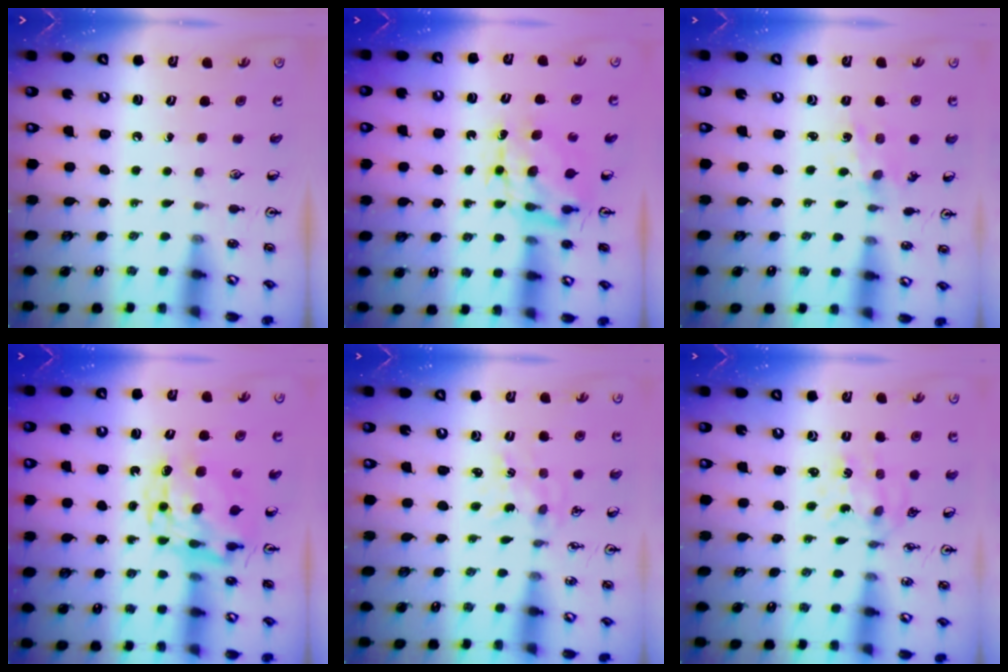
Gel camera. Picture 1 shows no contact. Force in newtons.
{"total": 7.9, "press": 7.9, "slide": 0.6}
{"total": 1.1, "press": 1.1, "slide": 0.3}
{"total": 10.8, "press": 10.8, "slide": 0.8}
{"total": 0.0}
{"total": 1.5, "press": 1.4, "slide": 0.5}